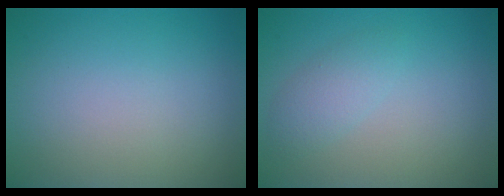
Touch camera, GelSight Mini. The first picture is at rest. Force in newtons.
{"total": 1.9, "press": 1.9, "slide": 0.1}